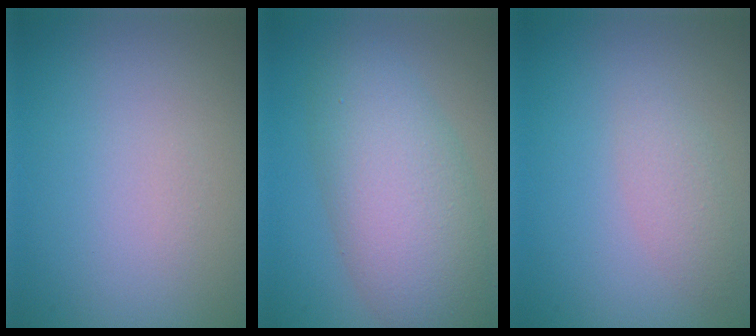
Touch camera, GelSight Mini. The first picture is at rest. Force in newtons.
{"total": 7.8, "press": 7.8, "slide": 0.5}
{"total": 1.6, "press": 1.6, "slide": 0.1}